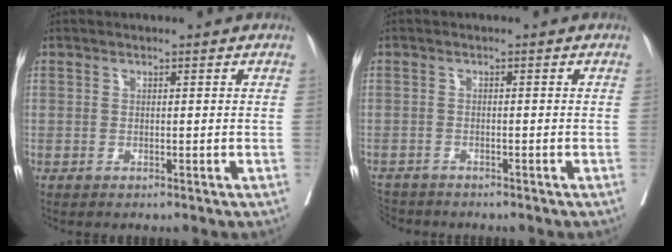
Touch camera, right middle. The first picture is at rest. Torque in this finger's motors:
{"motor_torque": [0.07, -0.08, 0.05, 0.00]}